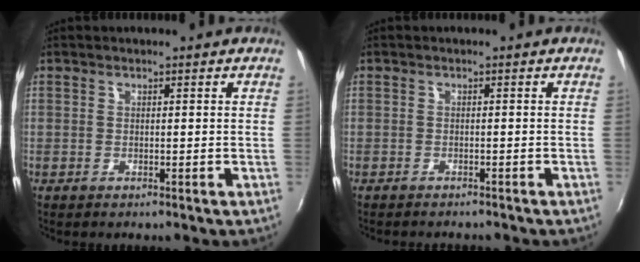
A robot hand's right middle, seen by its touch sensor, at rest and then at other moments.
{"total": 2.6, "force": [-2.4, 0.6, 0.7], "torque": [-0.022, -0.011, -0.038]}